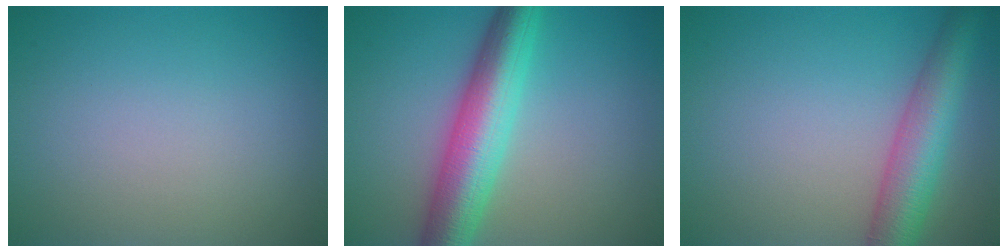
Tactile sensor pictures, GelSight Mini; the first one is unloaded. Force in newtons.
{"total": 7.7, "press": 7.7, "slide": 0.1}
{"total": 6.1, "press": 6.1, "slide": 0.2}